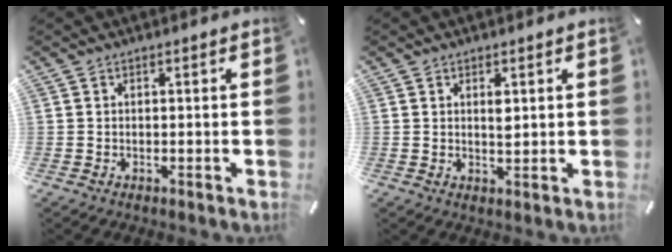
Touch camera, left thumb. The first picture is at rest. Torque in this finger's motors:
{"motor_torque": [0.48, 0.64, 0.20, -0.23, 0.02]}